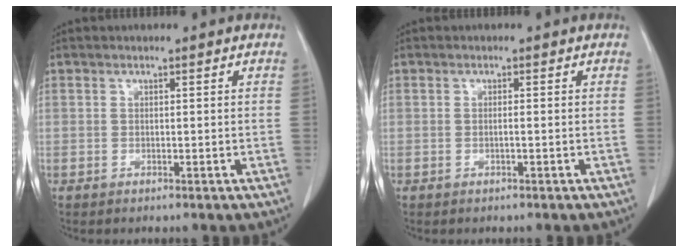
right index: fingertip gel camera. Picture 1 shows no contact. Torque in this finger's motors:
{"motor_torque": [-0.09, 0.10, -0.08, -0.01]}